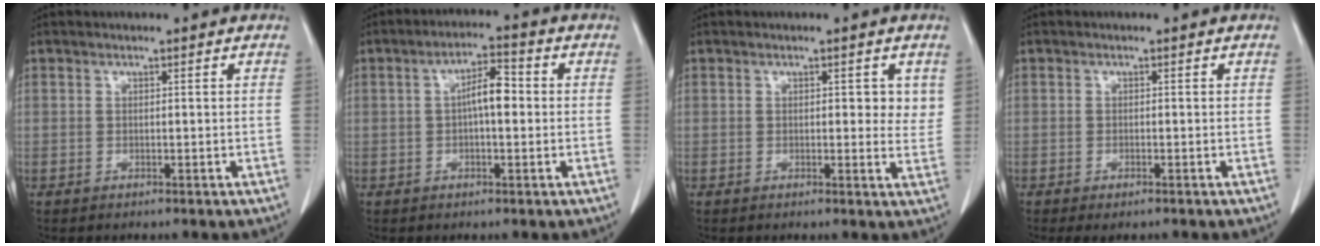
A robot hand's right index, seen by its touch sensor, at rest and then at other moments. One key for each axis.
{"total": 5.3, "fx": 0.2, "fy": 1.6, "fz": 5.0, "tx": -0.088, "ty": 0.016, "tz": 0.000}
{"total": 2.5, "fx": 1.1, "fy": 1.4, "fz": 1.8, "tx": -0.011, "ty": -0.007, "tz": 0.009}
{"total": 2.0, "fx": -1.4, "fy": 0.5, "fz": 1.3, "tx": -0.019, "ty": -0.006, "tz": -0.015}